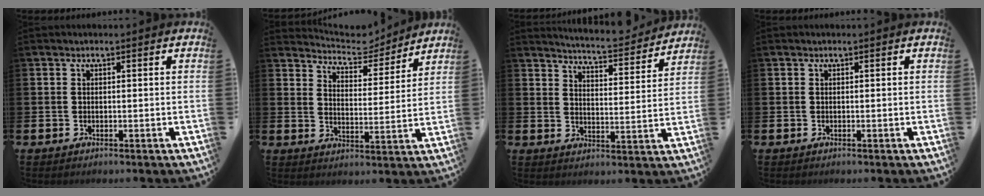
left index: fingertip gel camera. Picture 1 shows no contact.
{"total": 5.7, "force": [5.4, 1.5, 0.5], "torque": [-0.026, -0.045, 0.091]}
{"total": 5.7, "force": [5.6, 0.2, 0.9], "torque": [-0.028, -0.046, 0.094]}
{"total": 0.0}